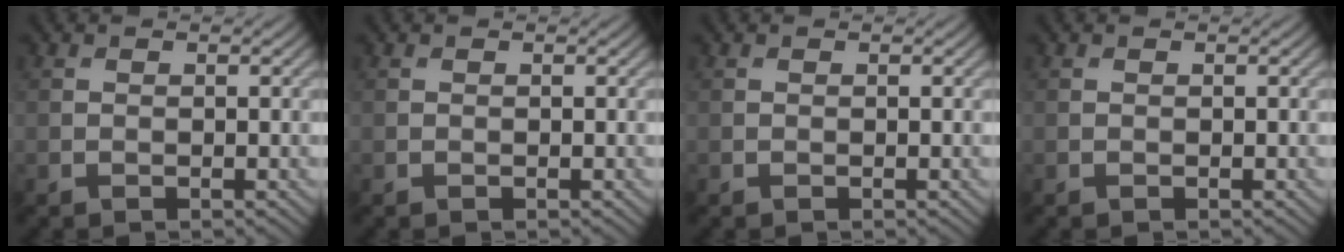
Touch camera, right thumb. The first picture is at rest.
{"total": 0.0}
{"total": 0.0}
{"total": 0.0}